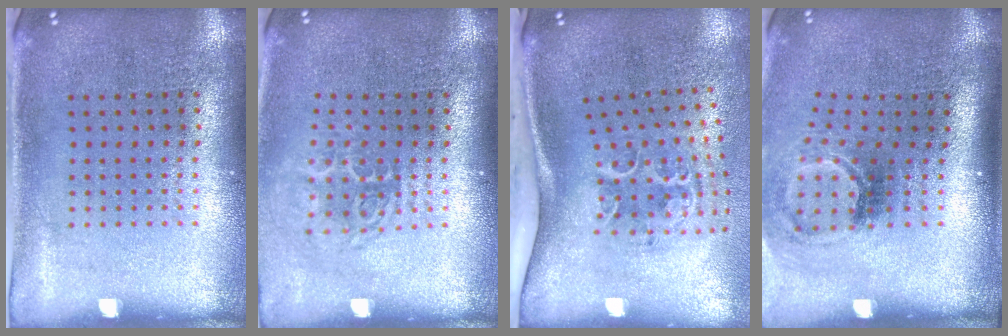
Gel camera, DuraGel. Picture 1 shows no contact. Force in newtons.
{"total": 1.7, "press": 1.2, "slide": 1.2}
{"total": 2.2, "press": 1.4, "slide": 1.7}
{"total": 1.9, "press": 1.2, "slide": 1.5}